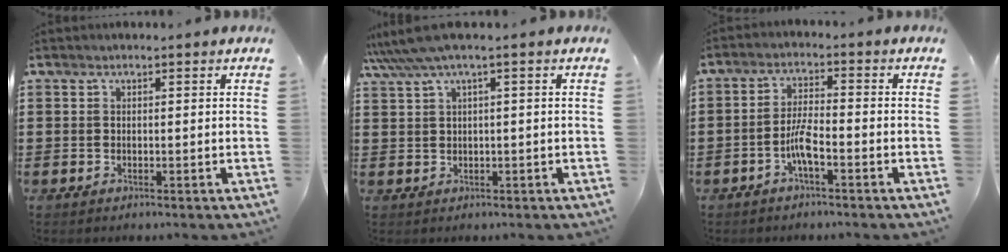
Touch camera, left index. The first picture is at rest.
{"total": 3.4, "force": [1.1, 0.1, 3.2], "torque": [-0.069, -0.003, 0.017]}
{"total": 4.8, "force": [-2.2, 1.0, 4.2], "torque": [-0.091, 0.000, -0.046]}